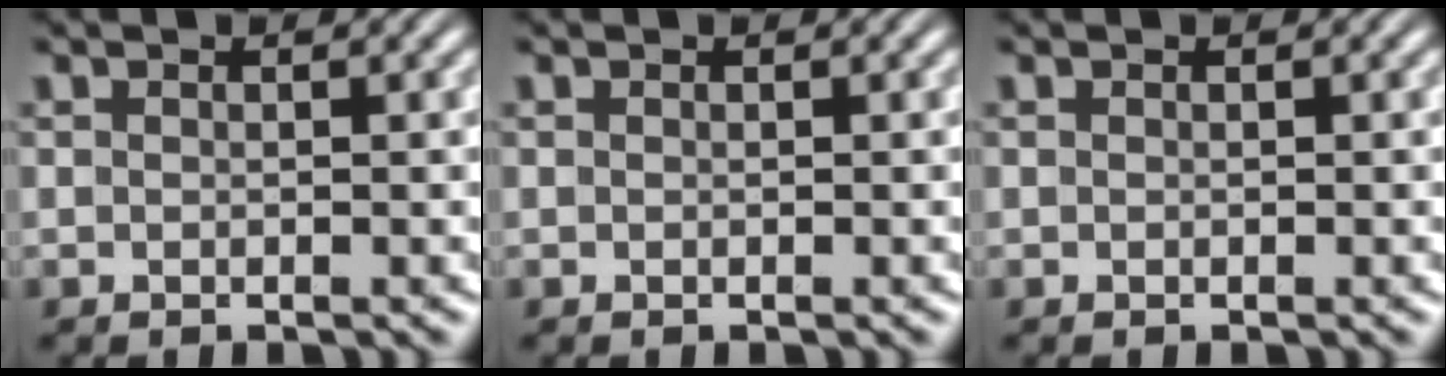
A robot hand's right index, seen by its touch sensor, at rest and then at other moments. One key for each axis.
{"total": 0.0}
{"total": 0.0}